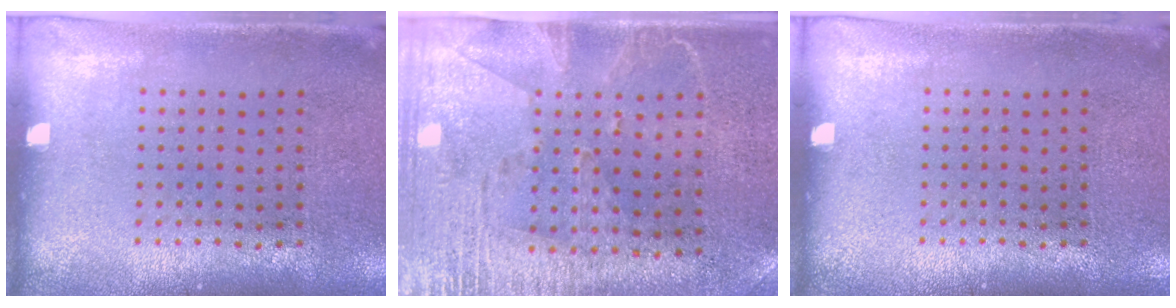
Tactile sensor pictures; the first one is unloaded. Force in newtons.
{"total": 2.8, "press": 2.4, "slide": 1.5}
{"total": 0.0}